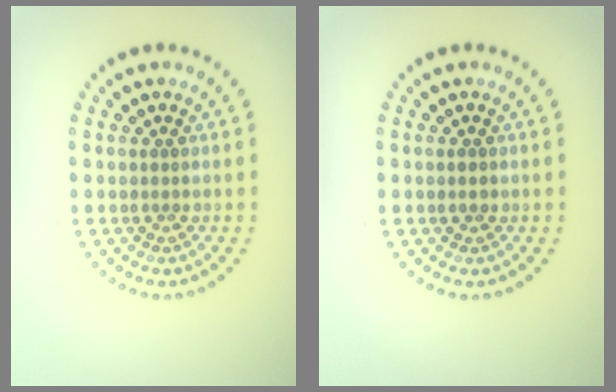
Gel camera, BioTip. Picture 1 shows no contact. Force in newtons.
{"total": 1.0, "press": 0.9, "slide": 0.2}